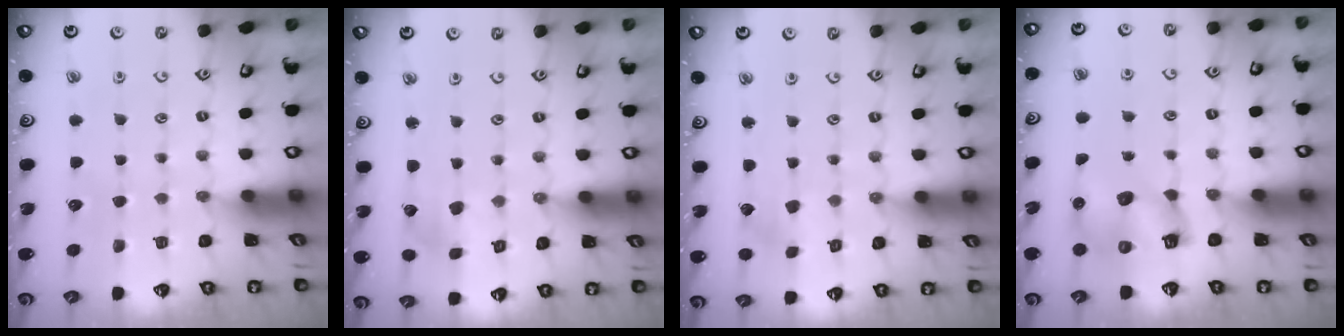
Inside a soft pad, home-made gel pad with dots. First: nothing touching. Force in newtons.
{"total": 3.2, "press": 3.2, "slide": 0.4}
{"total": 2.9, "press": 2.9, "slide": 0.2}
{"total": 8.1, "press": 8.0, "slide": 0.9}